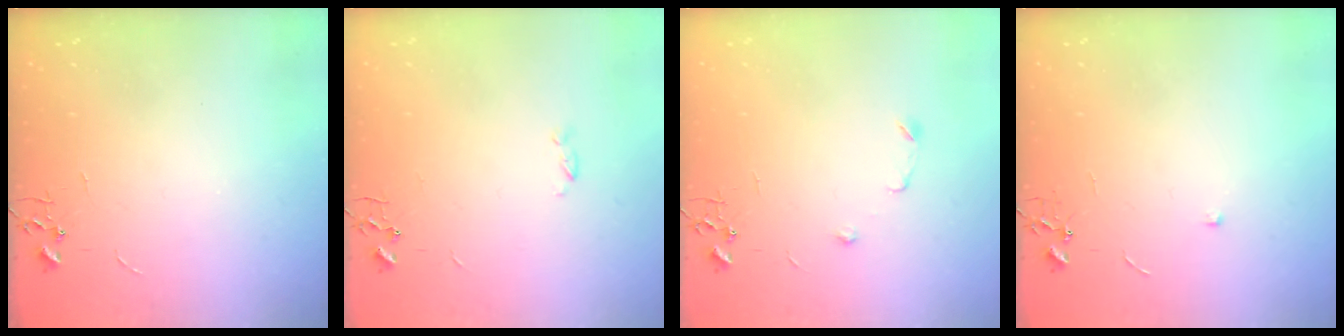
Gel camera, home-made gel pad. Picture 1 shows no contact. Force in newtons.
{"total": 2.3, "press": 2.2, "slide": 0.4}
{"total": 4.8, "press": 4.8, "slide": 0.7}
{"total": 4.4, "press": 4.3, "slide": 0.6}